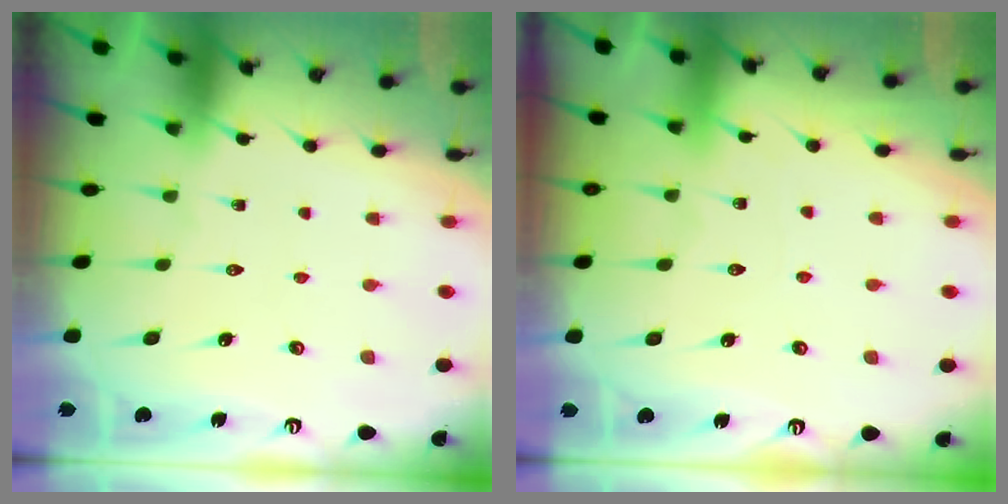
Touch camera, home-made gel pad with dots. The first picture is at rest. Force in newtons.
{"total": 3.1, "press": 3.0, "slide": 0.4}